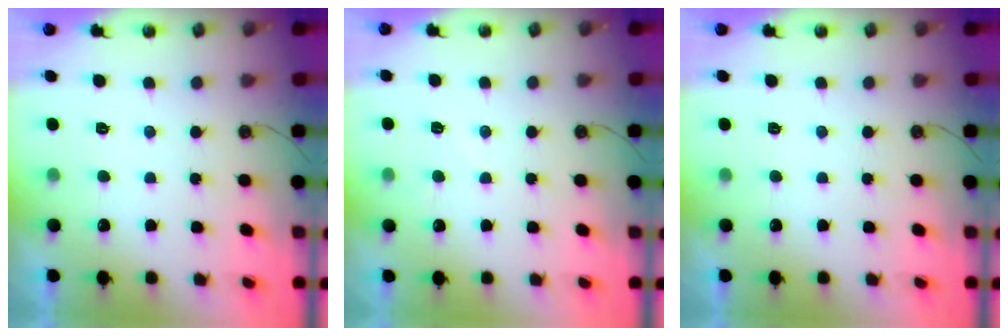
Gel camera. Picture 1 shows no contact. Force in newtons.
{"total": 2.9, "press": 2.9, "slide": 0.3}
{"total": 0.0}